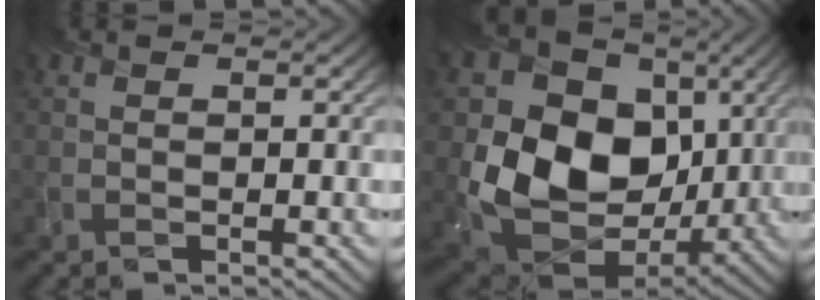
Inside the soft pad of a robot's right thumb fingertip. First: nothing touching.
{"total": 15.4, "force": [2.1, 12.3, 9.0], "torque": [-0.183, -0.012, 0.044]}